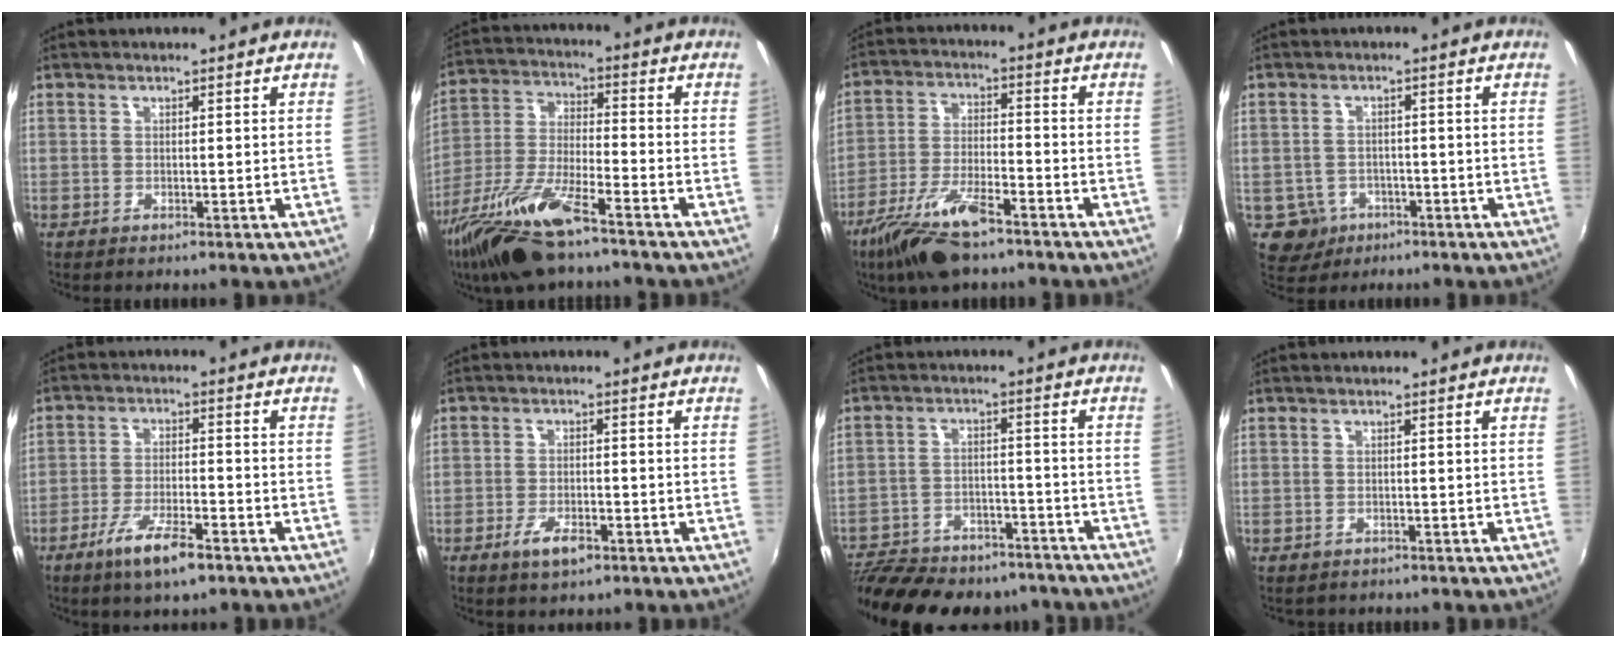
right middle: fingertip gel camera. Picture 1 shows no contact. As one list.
[{"total": 15.4, "force": [-10.9, 3.2, 10.4], "torque": [-0.224, -0.027, -0.213]}, {"total": 12.1, "force": [-8.7, 3.4, 7.7], "torque": [-0.166, -0.020, -0.163]}, {"total": 5.1, "force": [-2.3, 4.4, 0.9], "torque": [-0.030, 0.005, -0.030]}, {"total": 8.7, "force": [-5.5, 2.0, 6.4], "torque": [-0.137, -0.015, -0.099]}, {"total": 4.9, "force": [-2.9, 2.0, 3.5], "torque": [-0.080, -0.009, -0.052]}, {"total": 22.1, "force": [-18.5, 8.4, 8.8], "torque": [-0.192, 0.000, -0.255]}, {"total": 1.1, "force": [-0.8, 0.8, 0.2], "torque": [-0.009, -0.003, -0.010]}]